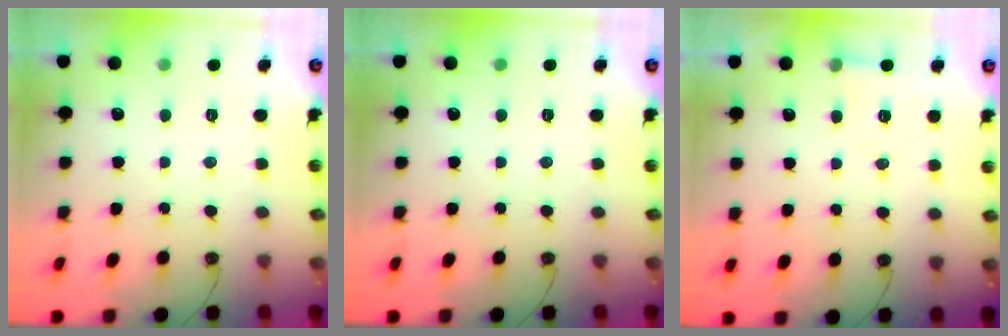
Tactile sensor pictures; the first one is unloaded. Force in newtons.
{"total": 0.0}
{"total": 6.8, "press": 5.2, "slide": 4.4}